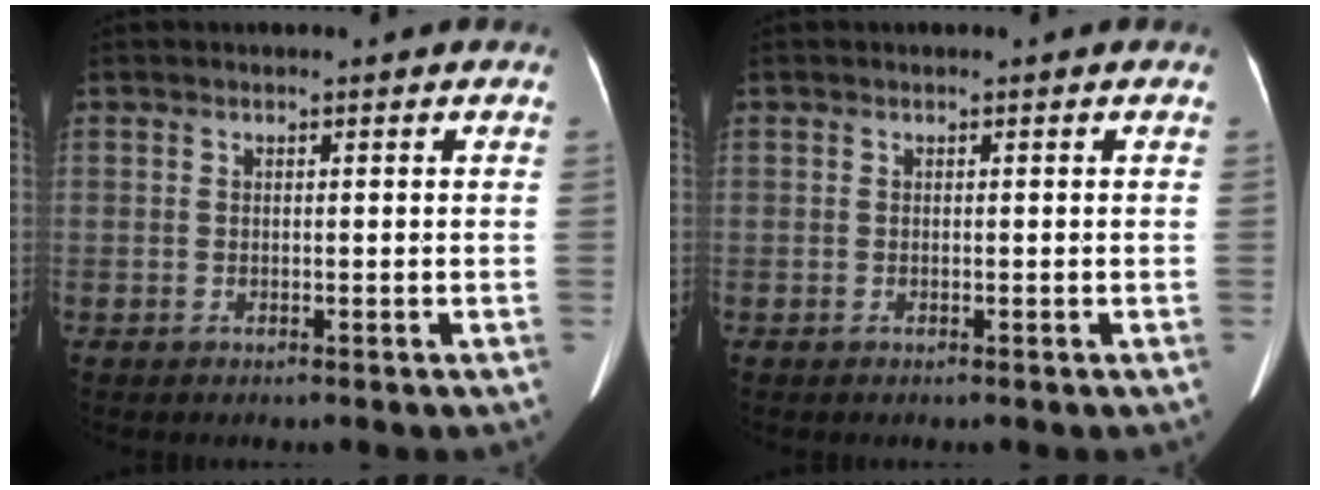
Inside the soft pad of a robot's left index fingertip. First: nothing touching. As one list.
[{"total": 0.0}]